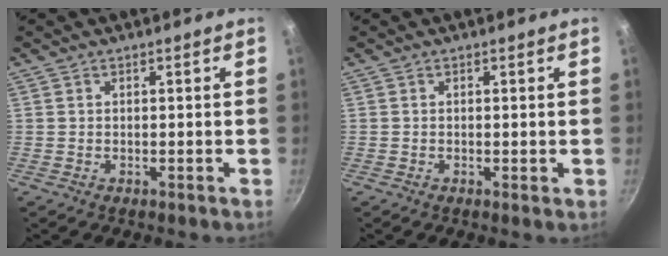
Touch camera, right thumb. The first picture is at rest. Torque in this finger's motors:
{"motor_torque": [-0.82, 0.03, -0.48, 0.09, -0.02]}